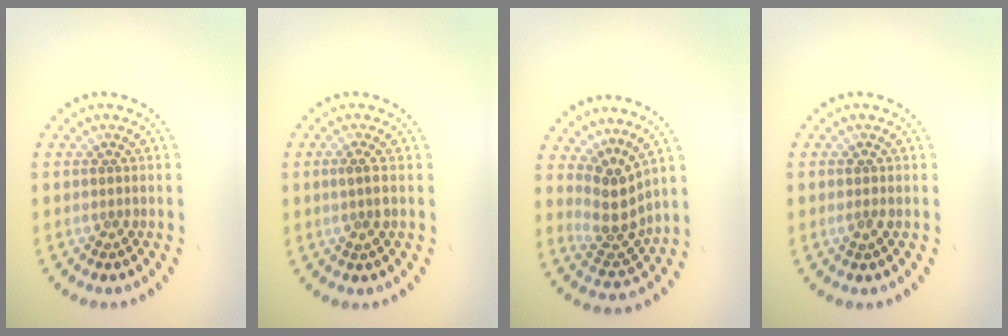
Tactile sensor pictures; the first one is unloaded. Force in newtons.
{"total": 1.4, "press": 1.2, "slide": 0.7}
{"total": 3.6, "press": 2.9, "slide": 2.1}
{"total": 0.8, "press": 0.8, "slide": 0.2}